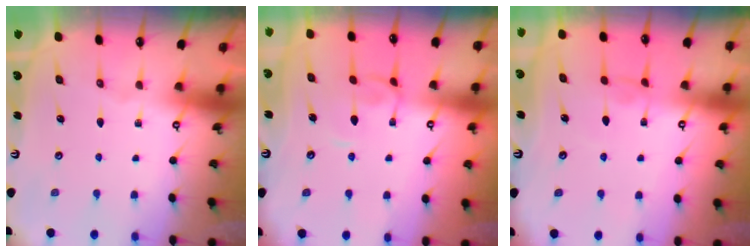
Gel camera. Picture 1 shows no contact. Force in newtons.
{"total": 0.7, "press": 0.6, "slide": 0.4}
{"total": 2.1, "press": 2.0, "slide": 0.3}